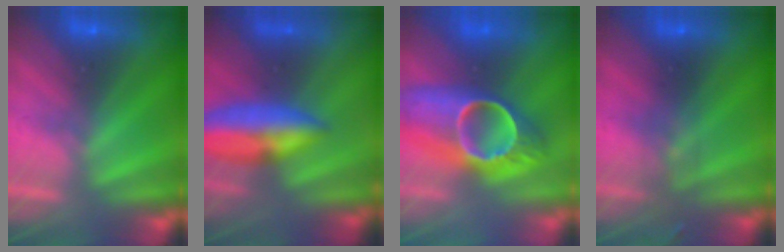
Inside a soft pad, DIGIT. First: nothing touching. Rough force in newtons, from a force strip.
{"total": 8.5}
{"total": 7.1}
{"total": 2.9}